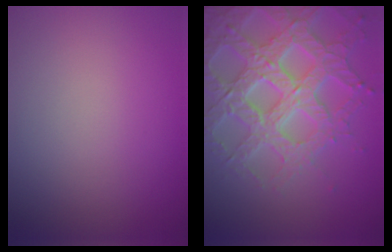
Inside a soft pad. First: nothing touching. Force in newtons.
{"total": 6.9, "press": 6.7, "slide": 1.7}